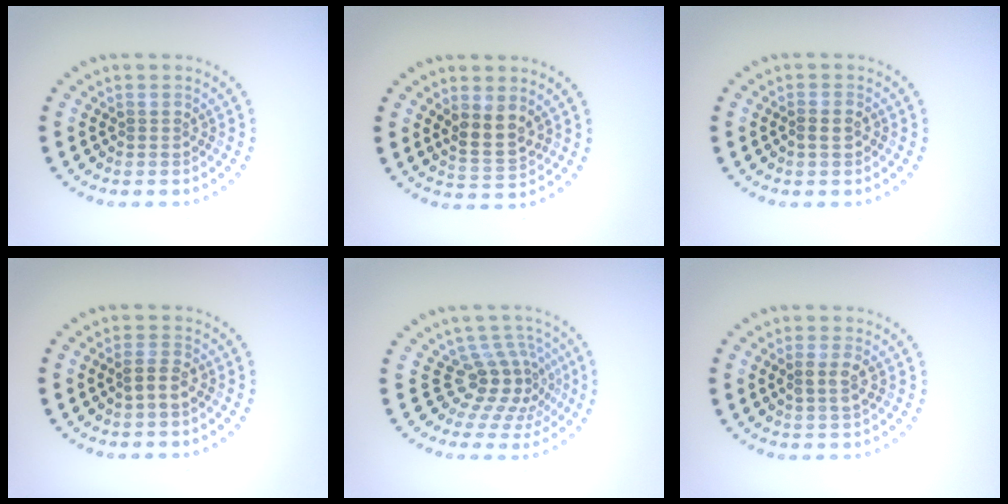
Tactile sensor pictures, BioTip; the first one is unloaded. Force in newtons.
{"total": 2.9, "press": 2.7, "slide": 1.1}
{"total": 0.8, "press": 0.7, "slide": 0.4}
{"total": 1.9, "press": 1.8, "slide": 0.7}
{"total": 4.2, "press": 2.8, "slide": 3.1}
{"total": 1.8, "press": 1.7, "slide": 0.4}